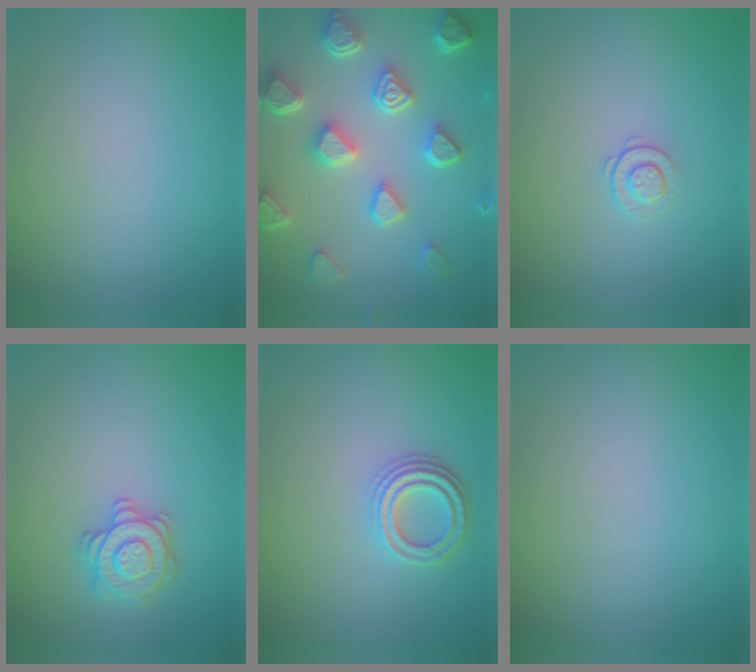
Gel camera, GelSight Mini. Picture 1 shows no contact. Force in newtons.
{"total": 7.3, "press": 6.0, "slide": 4.2}
{"total": 1.2, "press": 0.9, "slide": 0.8}
{"total": 2.9, "press": 2.9, "slide": 0.1}
{"total": 2.7, "press": 2.6, "slide": 0.8}
{"total": 0.0}